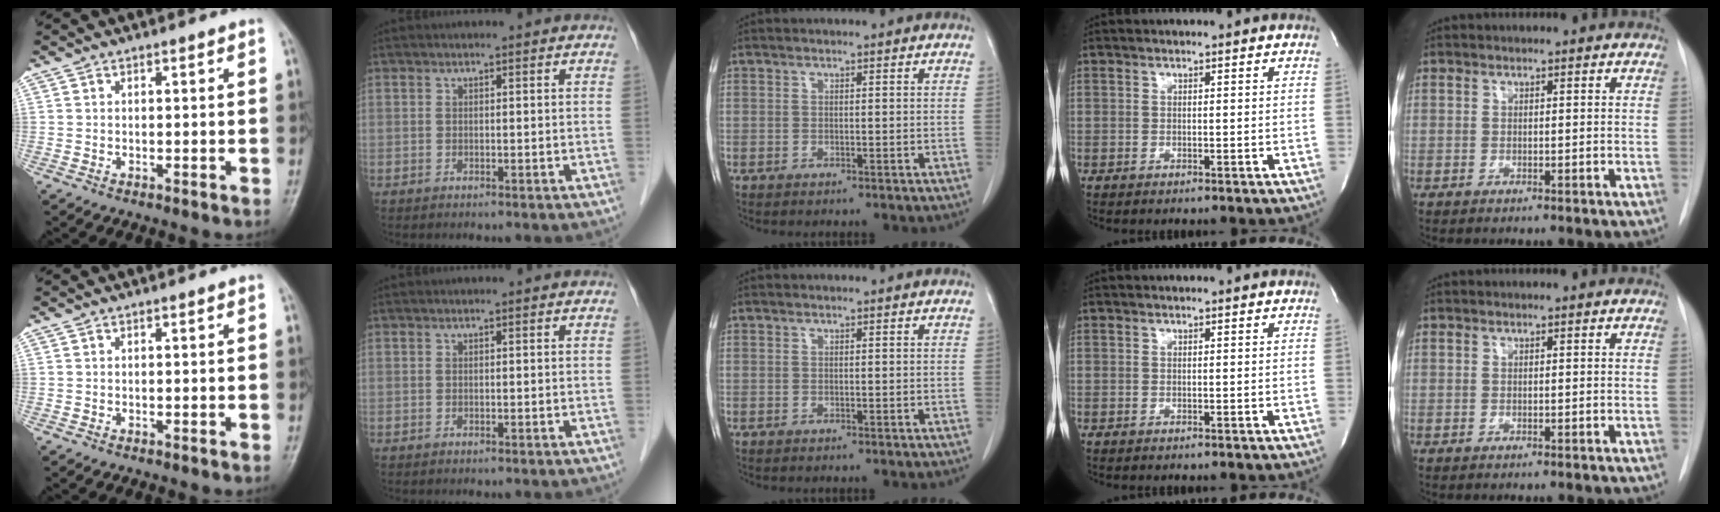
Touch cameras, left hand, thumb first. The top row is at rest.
{}